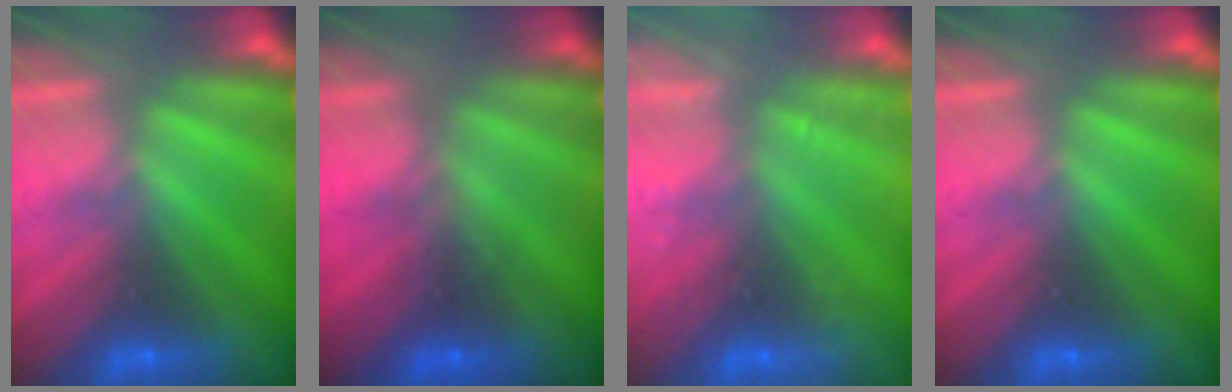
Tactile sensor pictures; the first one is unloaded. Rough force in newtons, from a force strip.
{"total": 1.3}
{"total": 2.6}
{"total": 0.0}